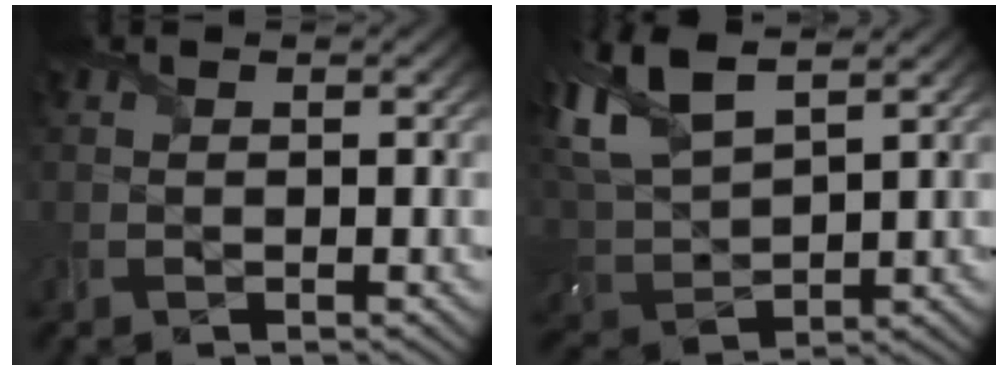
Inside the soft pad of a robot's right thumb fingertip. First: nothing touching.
{"total": 11.7, "force": [6.9, 5.1, 7.9], "torque": [-0.217, 0.021, 0.134]}